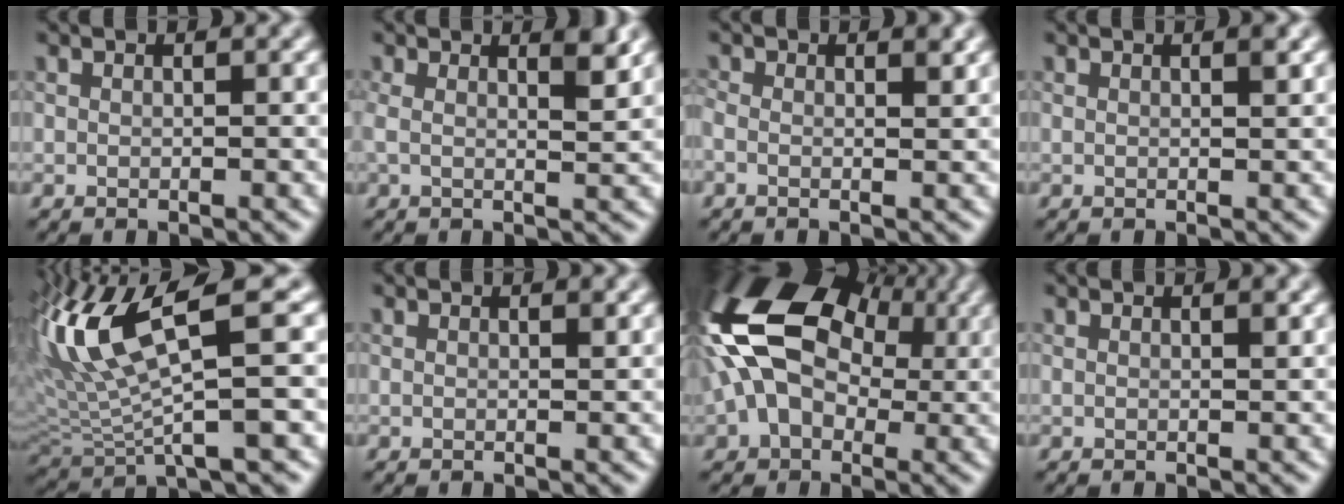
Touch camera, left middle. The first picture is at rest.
{"total": 2.5, "force": [1.2, 0.6, 2.1], "torque": [-0.028, 0.006, 0.020]}
{"total": 1.4, "force": [0.6, 0.6, 1.1], "torque": [-0.005, 0.011, -0.005]}
{"total": 1.1, "force": [0.4, 0.3, 0.9], "torque": [-0.003, 0.009, 0.000]}
{"total": 9.4, "force": [2.3, 1.9, 8.9], "torque": [-0.191, 0.013, 0.057]}
{"total": 0.7, "force": [0.4, 0.2, 0.5], "torque": [-0.002, 0.005, 0.002]}
{"total": 13.4, "force": [1.0, 9.6, 9.3], "torque": [-0.173, 0.024, 0.018]}
{"total": 0.8, "force": [0.4, 0.3, 0.6], "torque": [-0.002, 0.006, 0.001]}